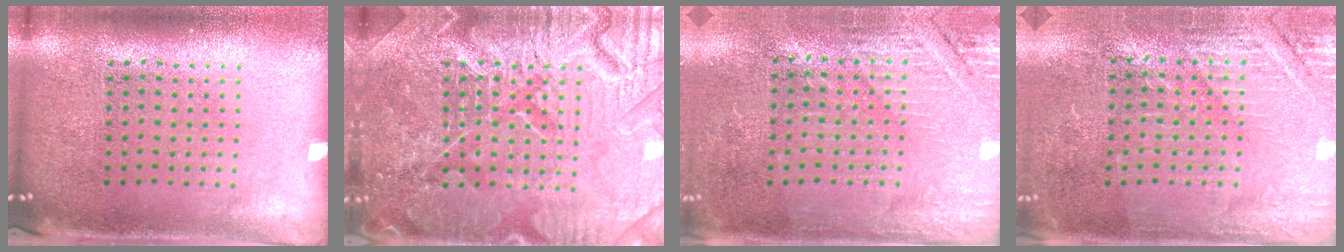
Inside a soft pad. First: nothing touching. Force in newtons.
{"total": 7.9, "press": 7.8, "slide": 0.9}
{"total": 2.8, "press": 2.7, "slide": 0.9}
{"total": 2.8, "press": 2.8, "slide": 0.4}